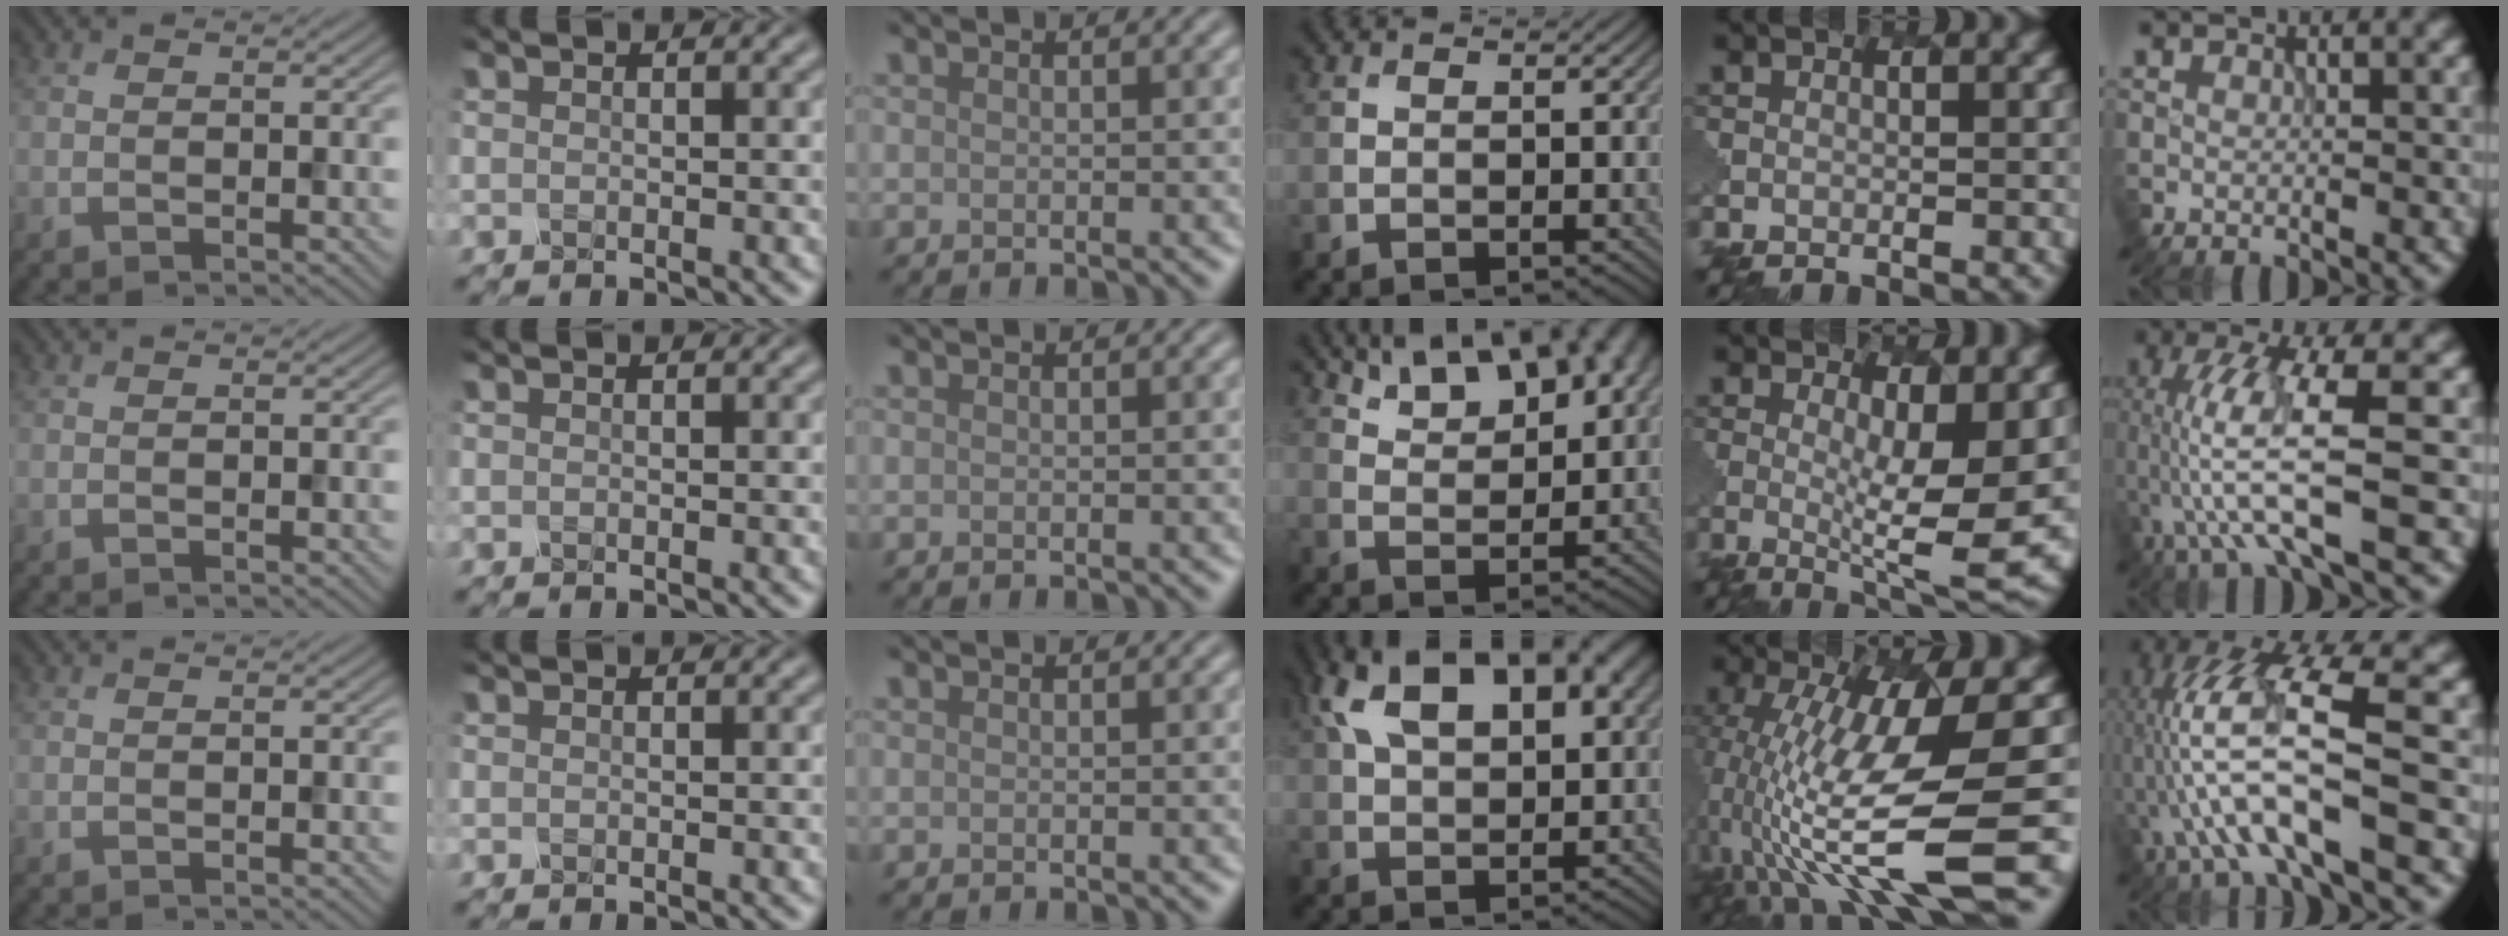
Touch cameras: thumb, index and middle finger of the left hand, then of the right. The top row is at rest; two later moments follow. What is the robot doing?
{"motion": "dispense", "object": "oil cruet"}